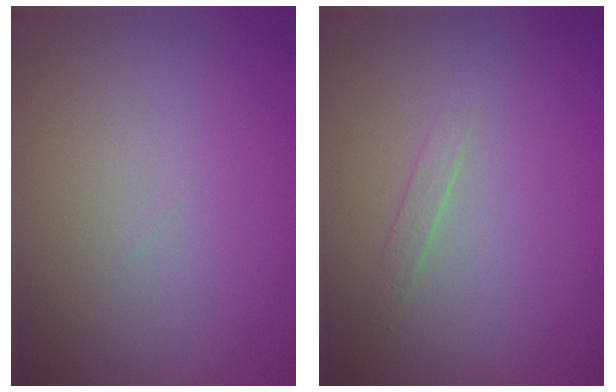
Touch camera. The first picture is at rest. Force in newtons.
{"total": 0.9, "press": 0.9, "slide": 0.1}